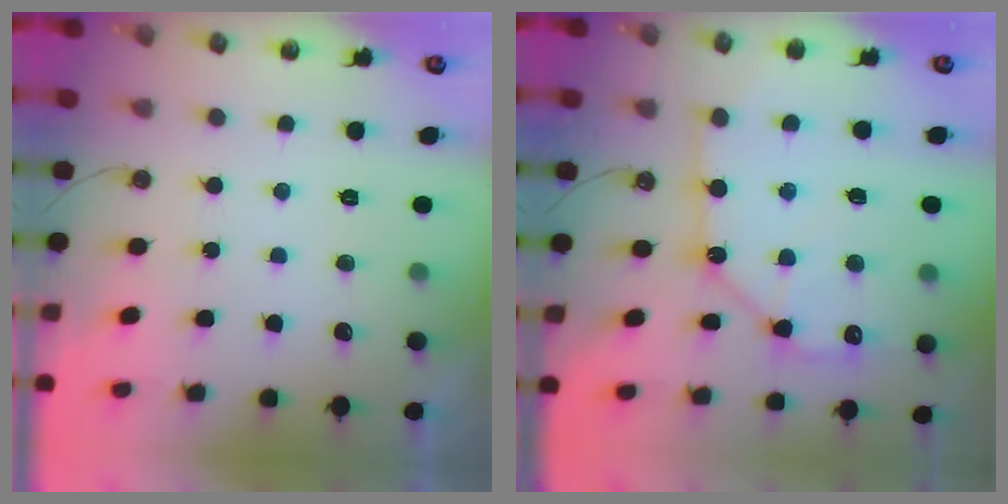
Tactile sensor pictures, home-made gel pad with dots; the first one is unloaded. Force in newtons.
{"total": 13.5, "press": 13.5, "slide": 1.3}